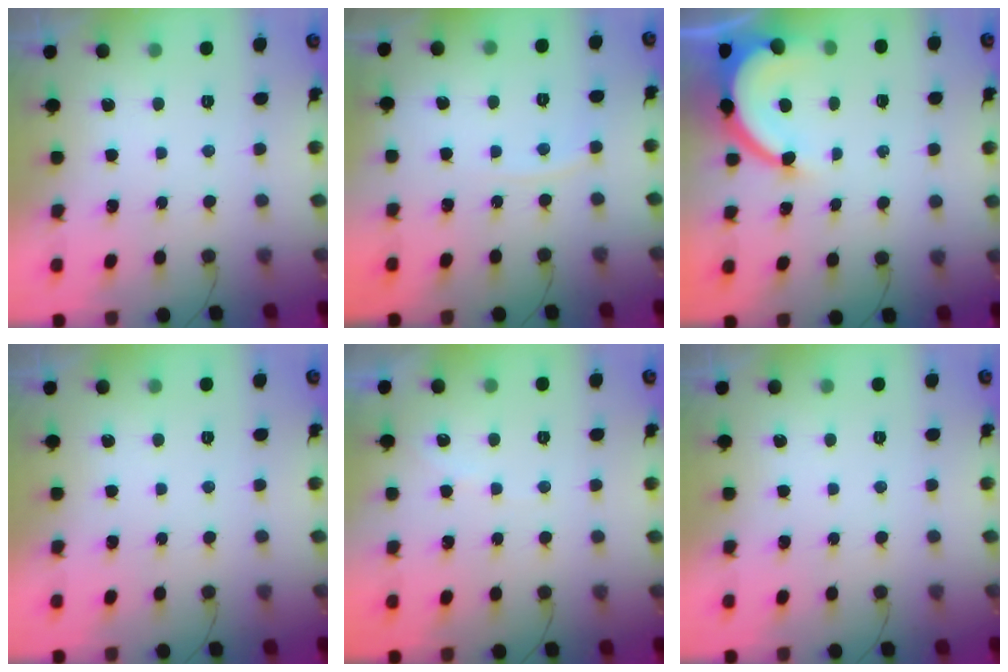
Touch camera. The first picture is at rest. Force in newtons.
{"total": 3.6, "press": 3.6, "slide": 0.5}
{"total": 9.4, "press": 9.3, "slide": 1.0}
{"total": 0.0}
{"total": 2.8, "press": 2.8, "slide": 0.5}
{"total": 0.0}